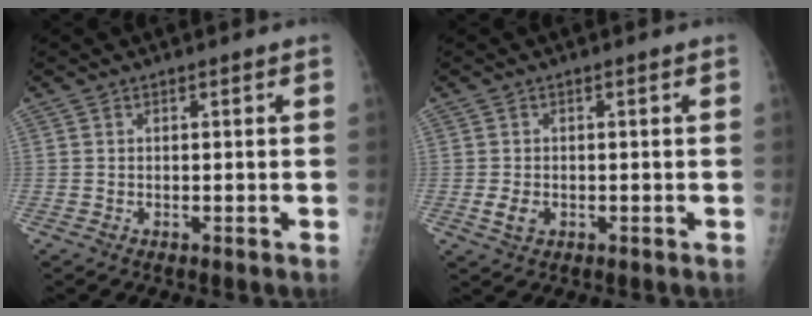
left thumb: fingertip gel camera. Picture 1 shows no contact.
{"total": 2.6, "force": [-0.5, 1.8, 1.7], "torque": [-0.031, -0.001, -0.007]}